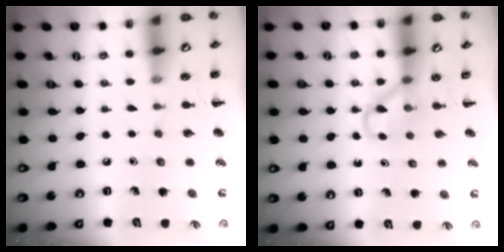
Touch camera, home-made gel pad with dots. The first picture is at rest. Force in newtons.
{"total": 3.6, "press": 3.3, "slide": 1.2}